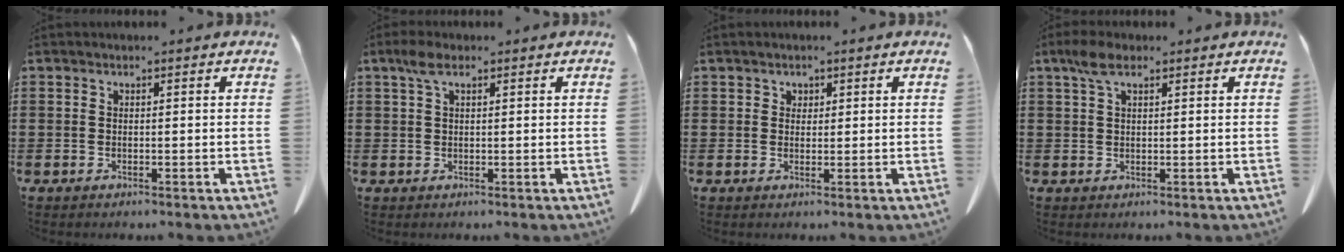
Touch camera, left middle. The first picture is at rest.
{"total": 2.5, "force": [1.3, 1.2, 1.8], "torque": [-0.044, 0.005, 0.024]}
{"total": 1.1, "force": [0.8, 0.7, 0.2], "torque": [0.002, -0.004, 0.016]}
{"total": 3.4, "force": [2.0, 1.6, 2.3], "torque": [-0.053, 0.005, 0.036]}